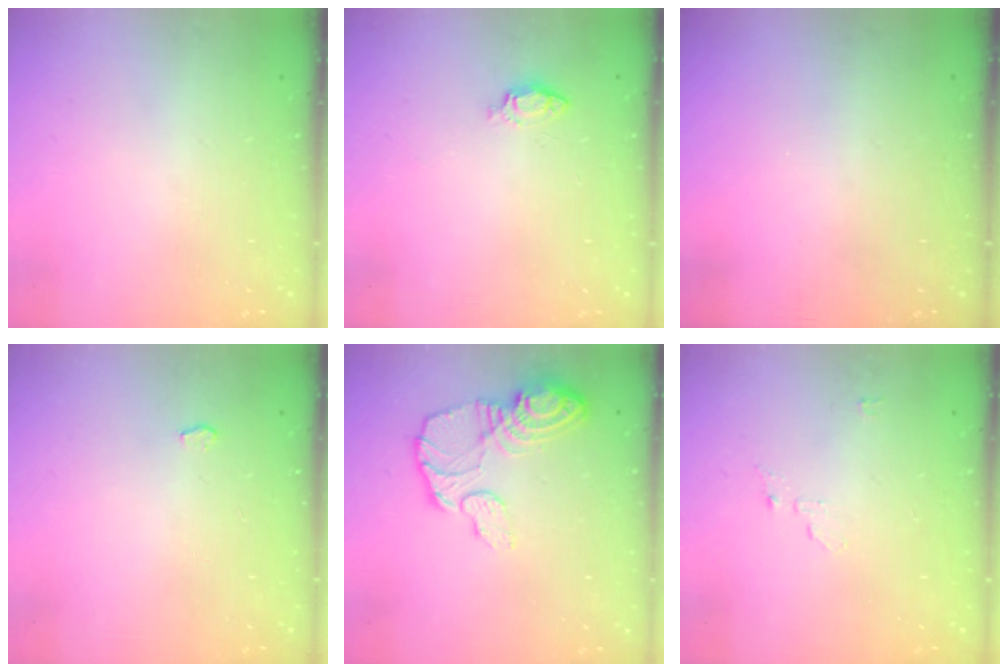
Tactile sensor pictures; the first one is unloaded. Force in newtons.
{"total": 4.0, "press": 3.9, "slide": 0.4}
{"total": 0.0}
{"total": 2.1, "press": 2.1, "slide": 0.2}
{"total": 12.0, "press": 11.9, "slide": 1.1}
{"total": 3.9, "press": 3.9, "slide": 0.3}